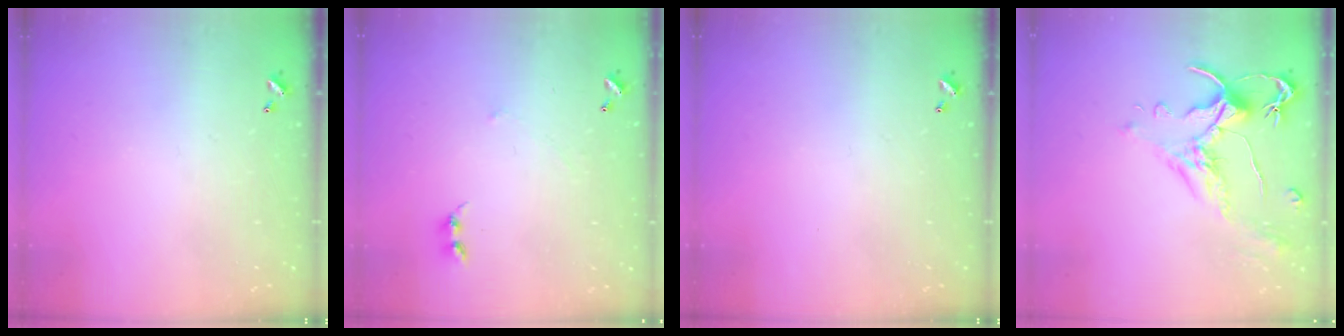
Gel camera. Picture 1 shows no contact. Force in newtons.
{"total": 2.3, "press": 2.3, "slide": 0.3}
{"total": 0.0}
{"total": 1.5, "press": 1.0, "slide": 1.1}